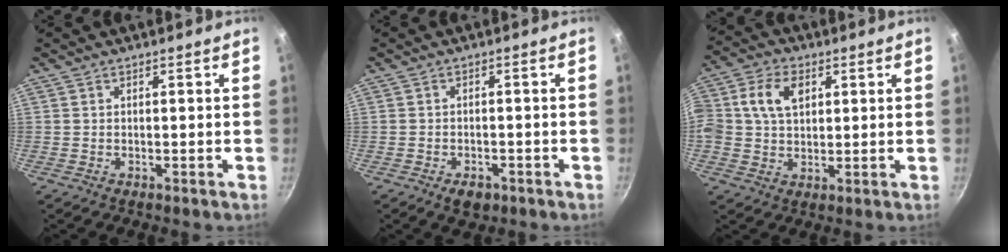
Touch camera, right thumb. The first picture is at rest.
{"total": 3.7, "force": [-2.1, 2.3, 2.1], "torque": [-0.028, 0.017, -0.022]}
{"total": 10.1, "force": [2.6, 7.2, 6.5], "torque": [-0.116, 0.016, 0.039]}